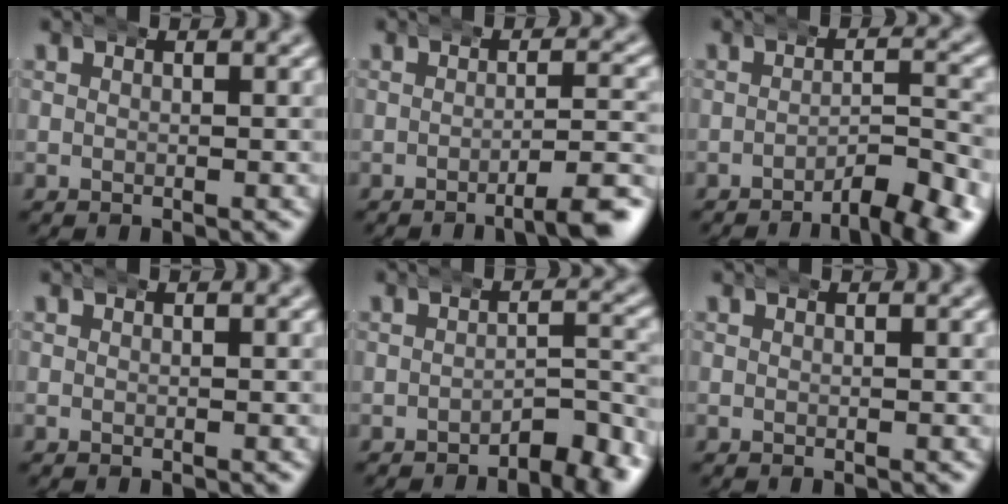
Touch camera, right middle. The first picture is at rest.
{"total": 3.8, "force": [-2.6, 0.2, 2.7], "torque": [-0.037, -0.001, -0.045]}
{"total": 4.3, "force": [-3.3, 0.6, 2.6], "torque": [-0.032, 0.000, -0.056]}
{"total": 0.0}
{"total": 3.9, "force": [-3.1, 0.8, 2.2], "torque": [-0.023, 0.001, -0.050]}
{"total": 0.0}